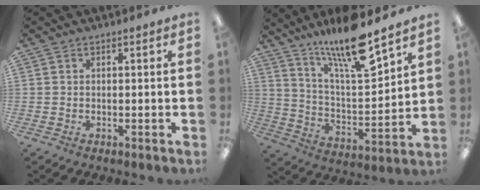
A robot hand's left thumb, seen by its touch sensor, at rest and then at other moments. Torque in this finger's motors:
{"motor_torque": [0.25, 0.23, 1.43, -1.34, 0.09]}